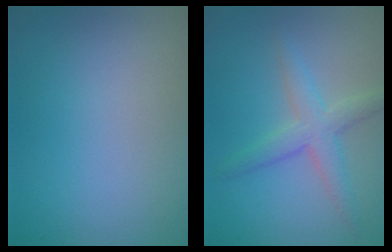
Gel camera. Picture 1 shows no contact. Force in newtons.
{"total": 3.2, "press": 3.2, "slide": 0.1}